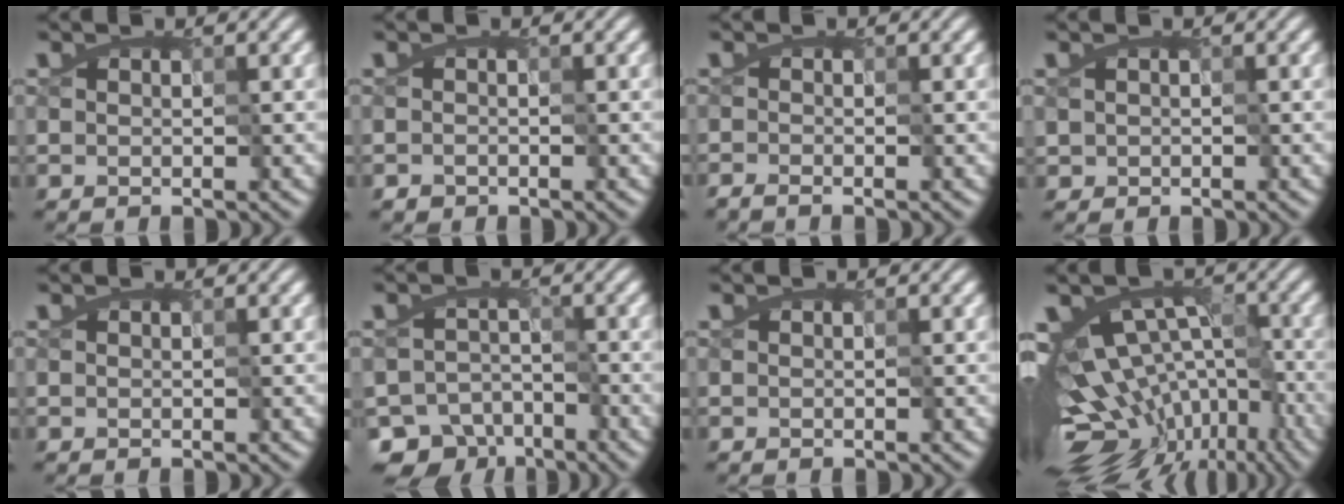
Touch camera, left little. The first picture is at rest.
{"total": 0.5, "force": [-0.5, 0.2, 0.0], "torque": [0.004, 0.001, -0.010]}
{"total": 1.1, "force": [-0.9, 0.2, 0.6], "torque": [-0.005, -0.001, -0.019]}
{"total": 0.7, "force": [-0.3, 0.7, 0.1], "torque": [-0.003, 0.001, -0.006]}
{"total": 0.0}
{"total": 7.5, "force": [-5.5, 4.9, 1.5], "torque": [0.002, -0.002, -0.088]}
{"total": 0.0}
{"total": 13.0, "force": [-4.8, 7.7, 9.4], "torque": [-0.166, -0.006, -0.055]}